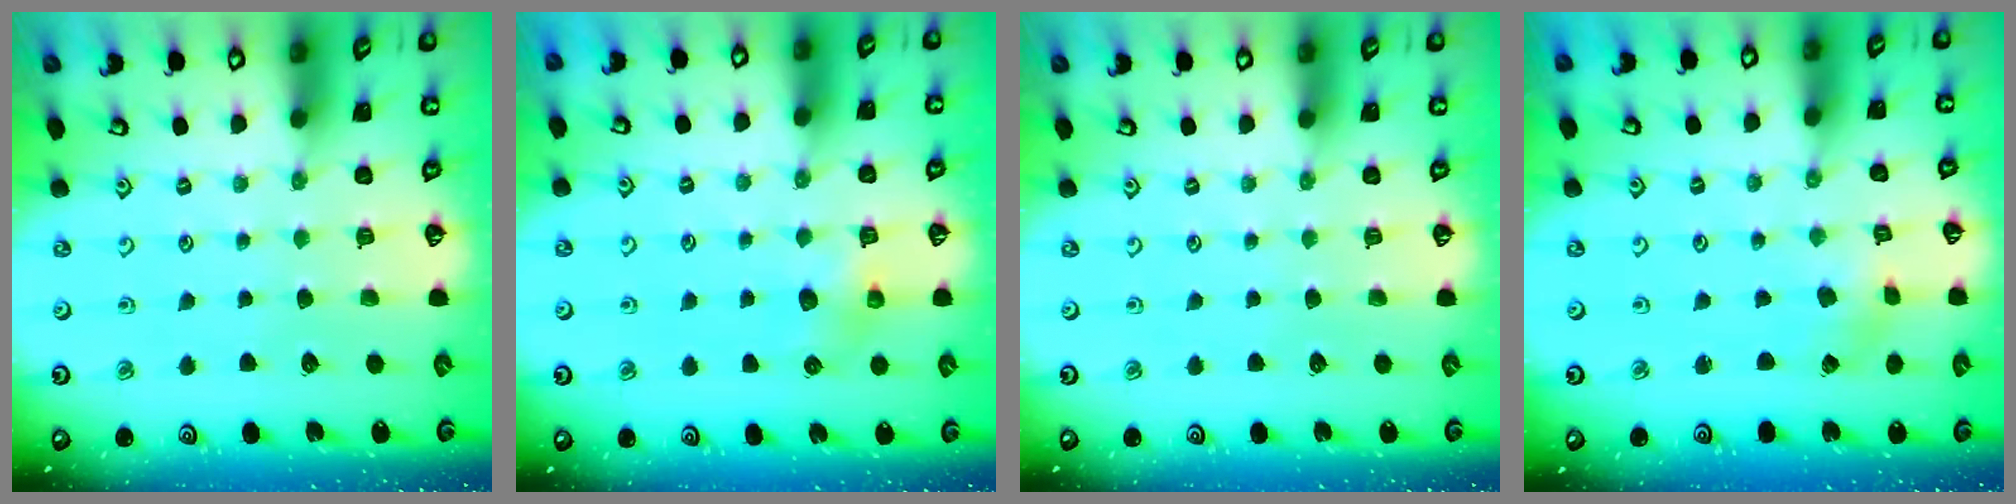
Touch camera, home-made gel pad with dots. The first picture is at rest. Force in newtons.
{"total": 6.3, "press": 6.3, "slide": 0.6}
{"total": 0.0}
{"total": 0.5, "press": 0.5, "slide": 0.2}